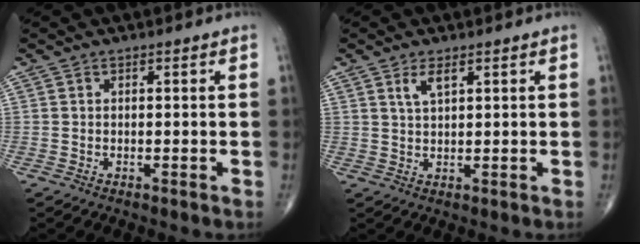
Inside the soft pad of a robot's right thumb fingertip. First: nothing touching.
{"total": 2.9, "force": [1.6, 1.0, 2.2], "torque": [-0.044, -0.004, 0.035]}